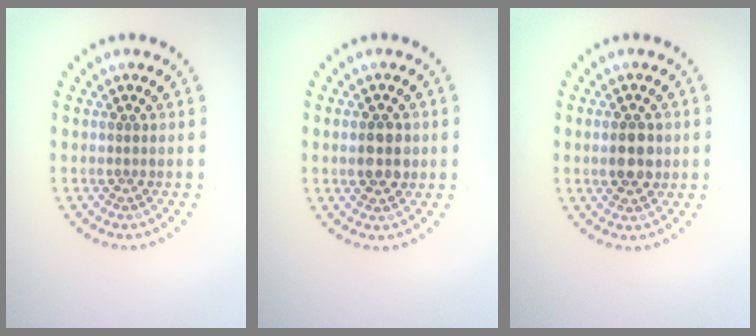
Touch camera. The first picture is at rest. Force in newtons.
{"total": 2.8, "press": 2.8, "slide": 0.1}
{"total": 2.8, "press": 2.8, "slide": 0.1}